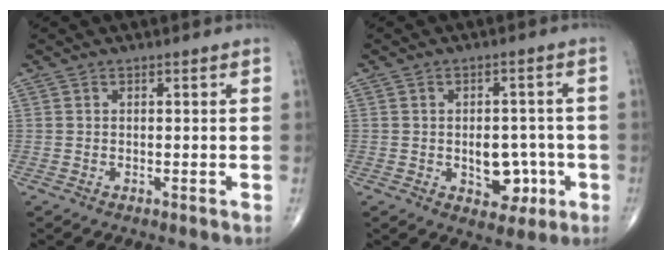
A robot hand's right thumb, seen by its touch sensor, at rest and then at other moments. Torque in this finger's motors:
{"motor_torque": [2.60, 2.40, 1.30, -0.90, 0.50]}